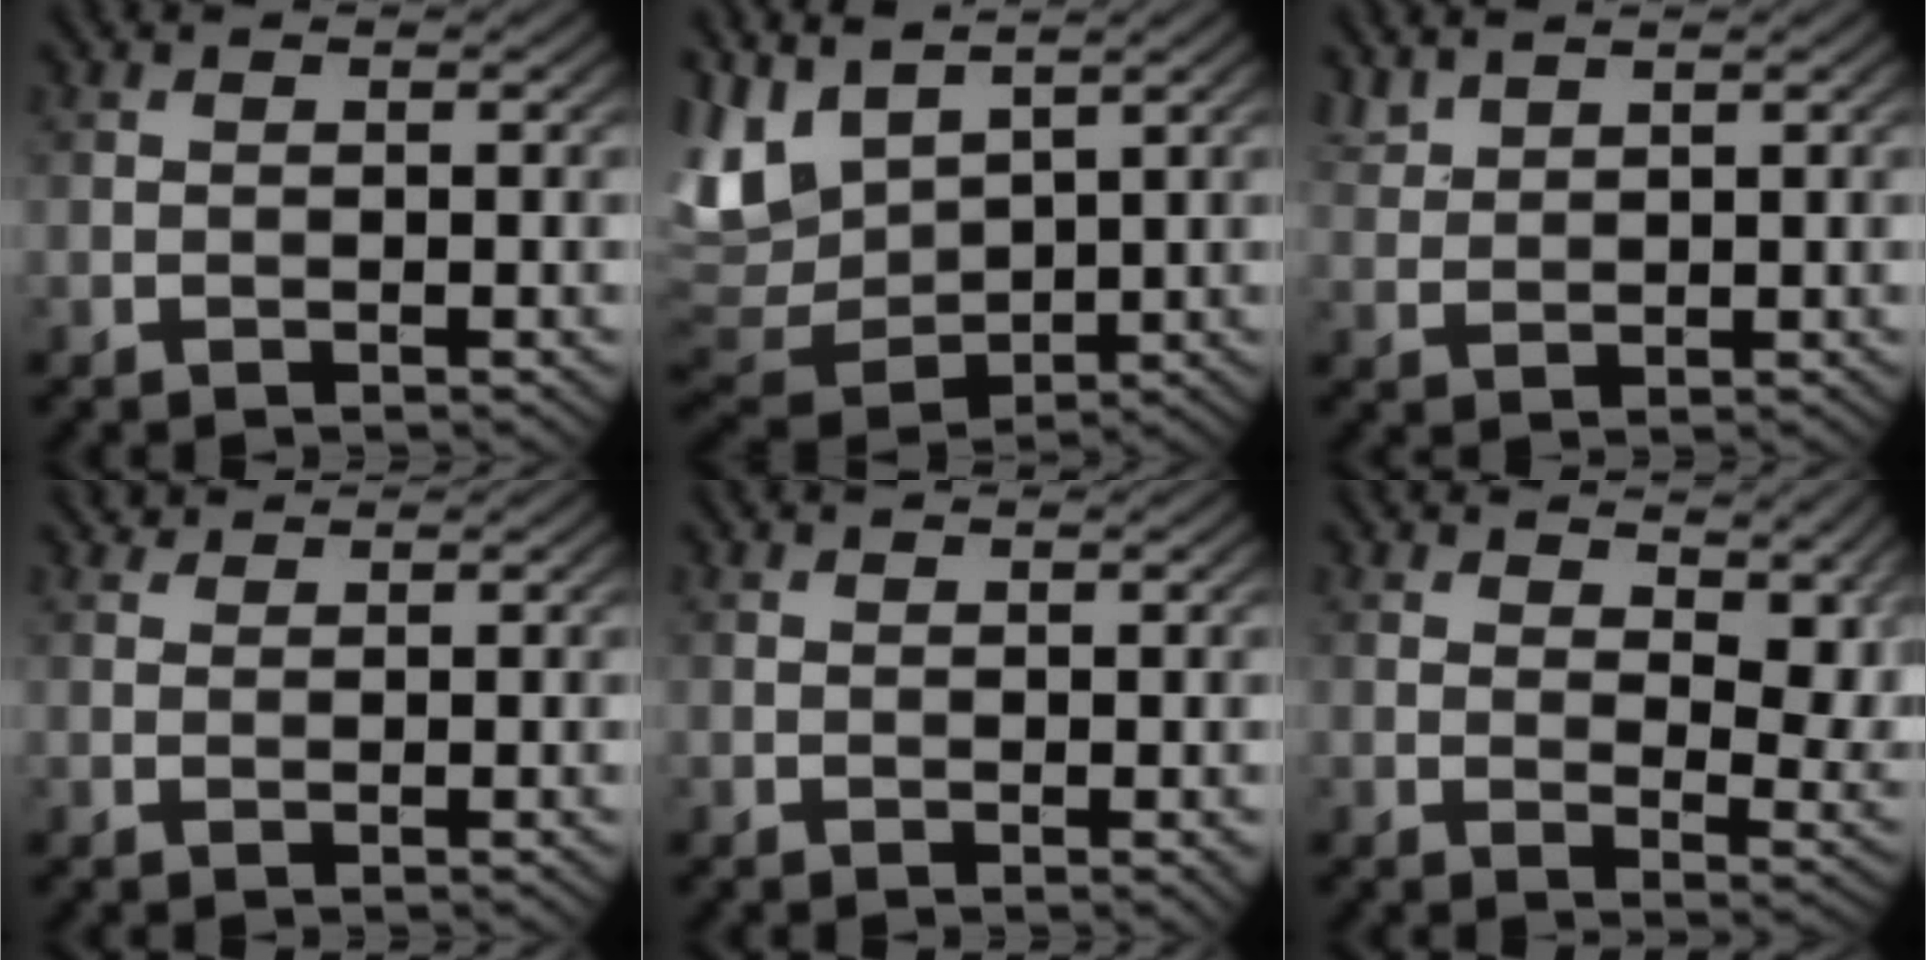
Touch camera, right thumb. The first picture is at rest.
{"total": 9.9, "force": [5.2, 5.6, 6.3], "torque": [-0.183, 0.009, 0.114]}
{"total": 2.3, "force": [2.1, 0.6, 0.8], "torque": [-0.023, 0.005, 0.050]}
{"total": 0.9, "force": [0.8, 0.3, 0.1], "torque": [-0.007, 0.000, 0.019]}
{"total": 0.6, "force": [0.4, 0.1, 0.4], "torque": [-0.006, 0.001, 0.007]}
{"total": 9.1, "force": [5.0, 4.2, 6.4], "torque": [-0.098, -0.008, 0.084]}